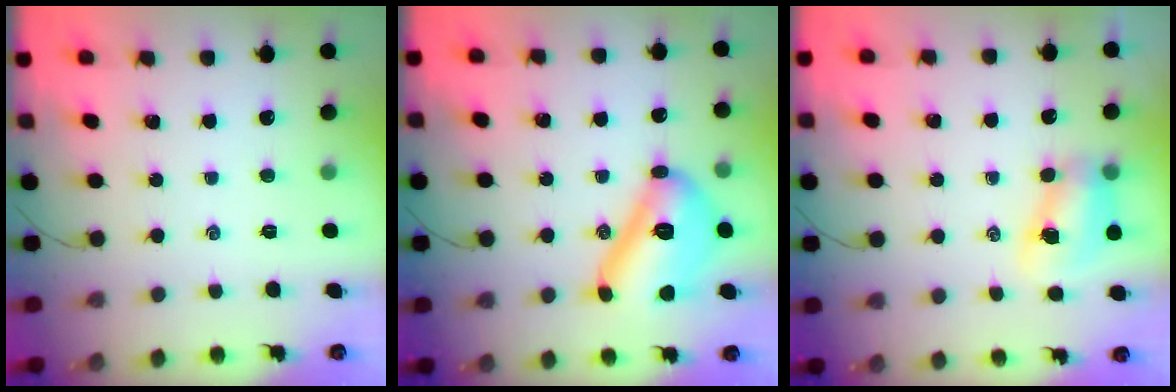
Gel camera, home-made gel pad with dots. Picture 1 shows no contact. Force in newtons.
{"total": 17.3, "press": 17.2, "slide": 1.1}
{"total": 8.4, "press": 8.3, "slide": 1.1}